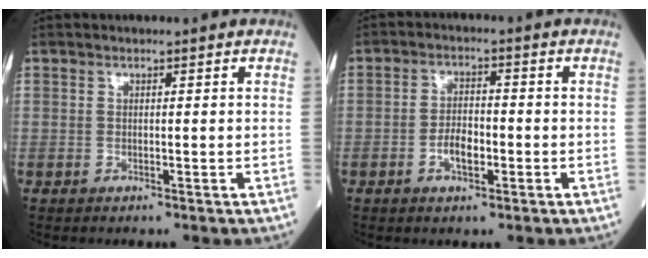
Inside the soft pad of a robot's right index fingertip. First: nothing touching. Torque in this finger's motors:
{"motor_torque": [-0.07, -0.07, -0.01, 0.01]}